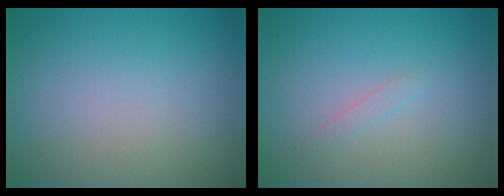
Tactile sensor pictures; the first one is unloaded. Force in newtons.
{"total": 0.7, "press": 0.7, "slide": 0.0}